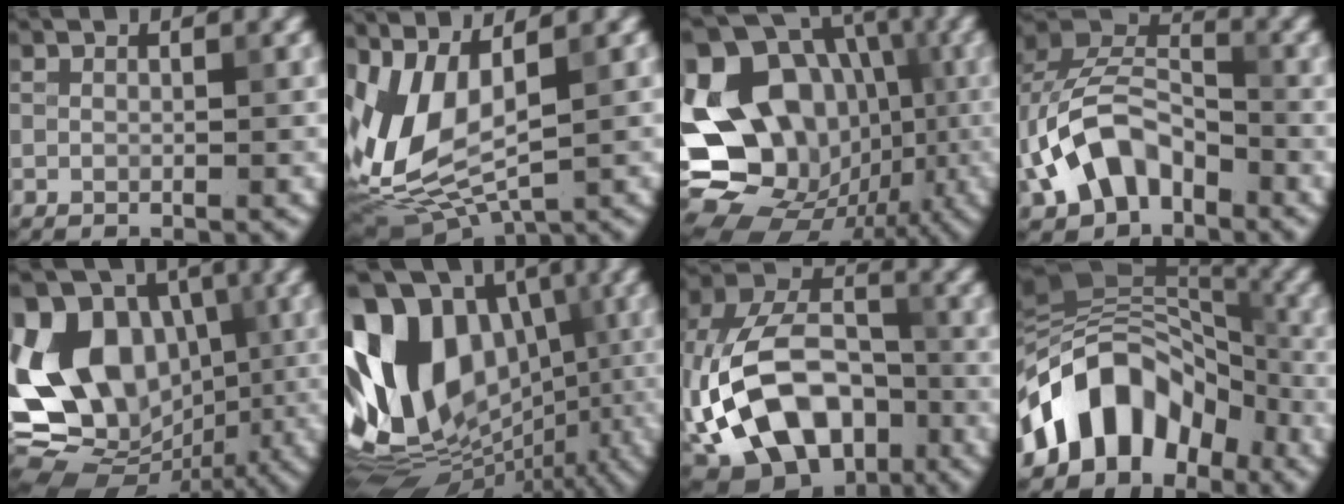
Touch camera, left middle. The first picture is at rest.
{"total": 9.5, "force": [0.2, 4.8, 8.2], "torque": [-0.205, -0.010, 0.012]}
{"total": 20.3, "force": [-1.7, 17.2, 10.6], "torque": [-0.181, 0.024, -0.041]}
{"total": 8.3, "force": [-3.2, 5.4, 5.3], "torque": [-0.104, 0.010, -0.071]}
{"total": 14.2, "force": [-0.1, 11.1, 8.7], "torque": [-0.159, 0.022, -0.017]}
{"total": 17.6, "force": [1.2, 12.6, 12.2], "torque": [-0.209, 0.027, 0.025]}
{"total": 13.6, "force": [-4.7, 9.1, 9.0], "torque": [-0.174, 0.002, -0.094]}
{"total": 10.9, "force": [-5.0, 7.3, 6.4], "torque": [-0.090, 0.026, -0.108]}